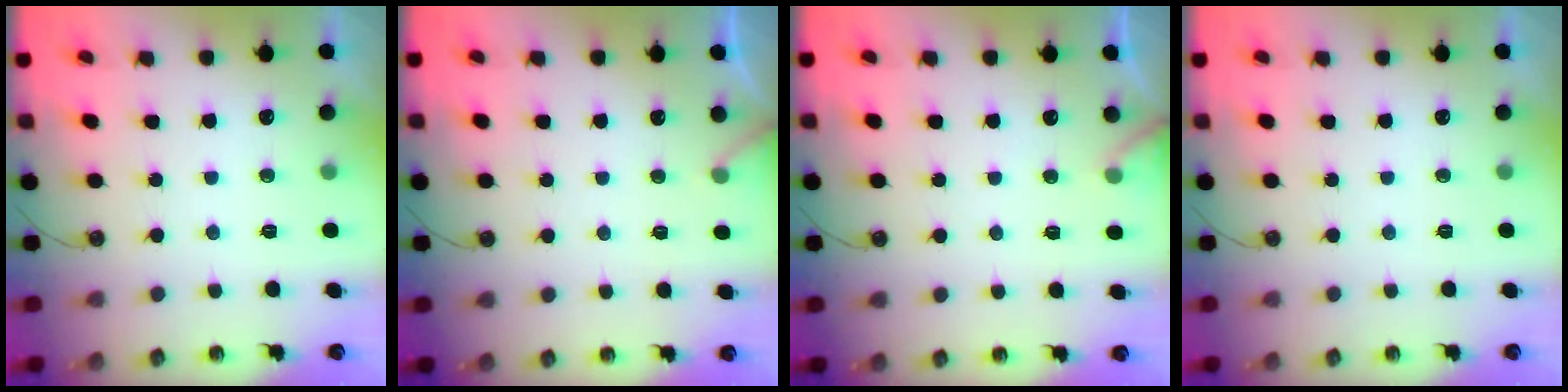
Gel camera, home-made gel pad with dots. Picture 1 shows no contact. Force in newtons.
{"total": 3.6, "press": 3.5, "slide": 0.4}
{"total": 5.3, "press": 5.3, "slide": 0.3}
{"total": 0.0}